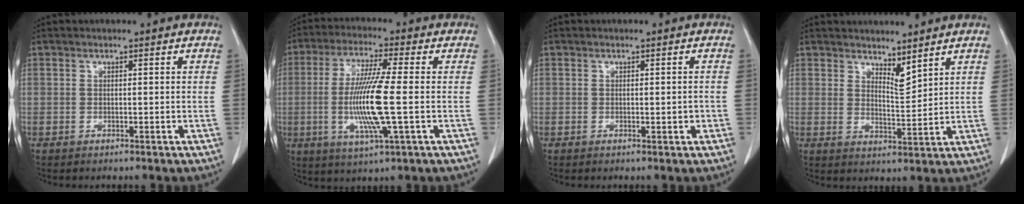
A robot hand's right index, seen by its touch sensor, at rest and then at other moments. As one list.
[{"total": 11.8, "force": [-1.5, 0.0, 11.7], "torque": [-0.238, -0.013, -0.034]}, {"total": 1.2, "force": [-0.2, 0.5, 1.1], "torque": [-0.015, 0.001, 0.001]}, {"total": 3.8, "force": [3.2, 0.8, 1.9], "torque": [-0.033, -0.014, 0.062]}]